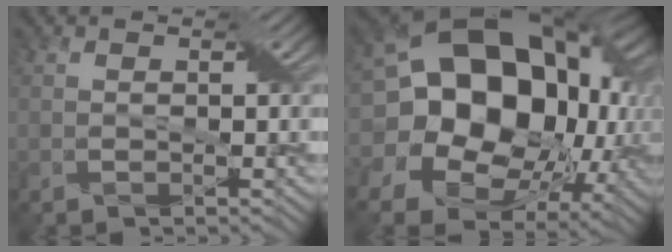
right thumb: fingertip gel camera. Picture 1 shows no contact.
{"total": 21.7, "force": [2.0, 16.0, 14.5], "torque": [-0.292, -0.007, 0.050]}